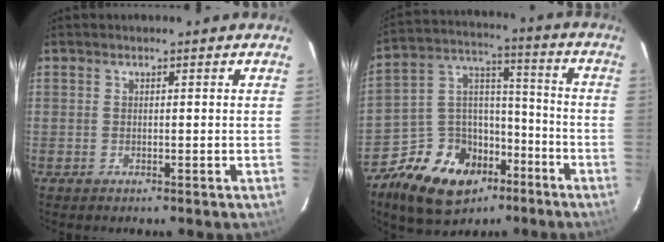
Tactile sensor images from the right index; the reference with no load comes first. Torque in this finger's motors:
{"motor_torque": [0.65, -0.52, -0.03, -0.11]}